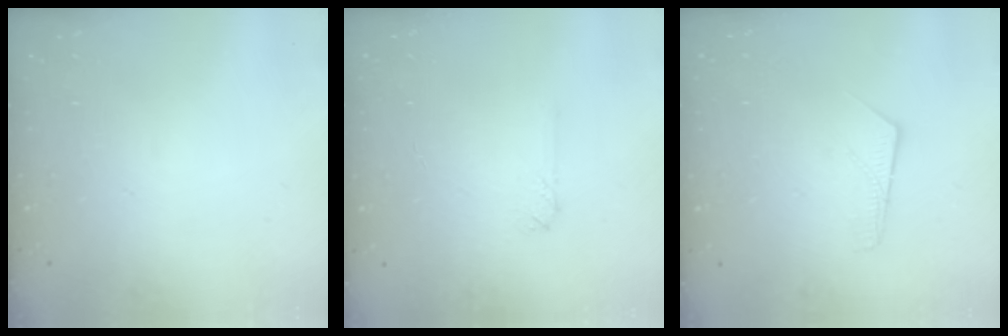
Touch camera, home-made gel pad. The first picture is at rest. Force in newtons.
{"total": 2.0, "press": 2.0, "slide": 0.3}
{"total": 5.7, "press": 5.7, "slide": 0.5}